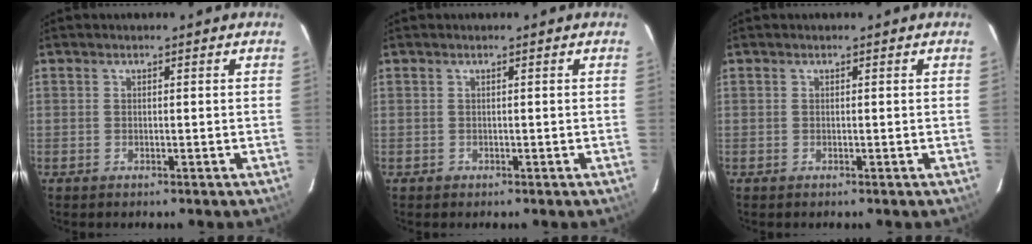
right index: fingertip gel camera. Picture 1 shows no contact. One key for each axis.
{"total": 0.6, "fx": -0.2, "fy": 0.6, "fz": -0.1, "tx": 0.003, "ty": 0.002, "tz": -0.001}
{"total": 0.0}